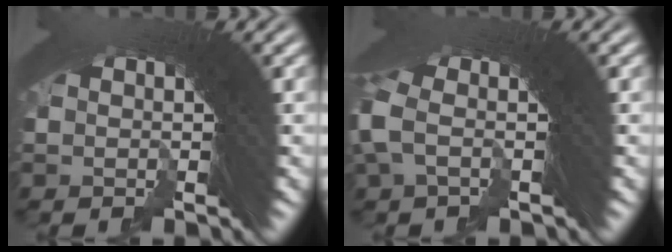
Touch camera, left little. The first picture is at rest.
{"total": 1.5, "force": [-0.3, 0.0, 1.4], "torque": [-0.031, 0.011, -0.010]}